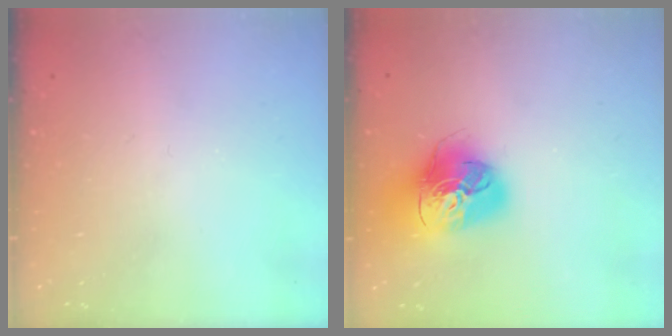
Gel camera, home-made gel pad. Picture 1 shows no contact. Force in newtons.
{"total": 18.6, "press": 18.5, "slide": 2.0}